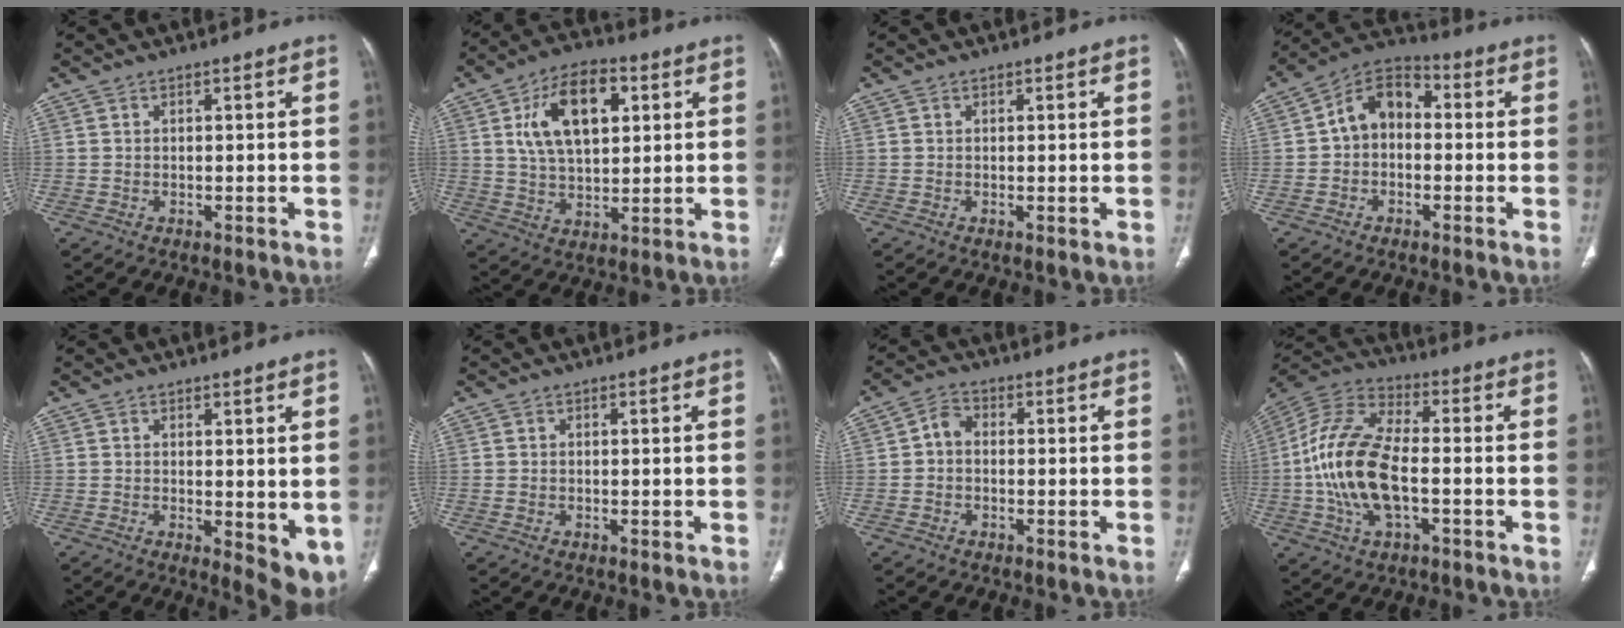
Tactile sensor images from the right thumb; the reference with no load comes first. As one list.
[{"total": 14.5, "force": [4.5, 8.1, 11.2], "torque": [-0.174, 0.000, 0.078]}, {"total": 0.5, "force": [0.0, 0.1, 0.5], "torque": [-0.014, -0.005, 0.002]}, {"total": 8.3, "force": [-0.4, 6.2, 5.5], "torque": [-0.065, 0.031, -0.029]}, {"total": 6.4, "force": [0.0, 2.7, 5.8], "torque": [-0.068, -0.019, 0.006]}, {"total": 0.6, "force": [-0.1, 0.5, 0.4], "torque": [-0.007, 0.000, -0.001]}, {"total": 3.4, "force": [-0.3, 2.7, 2.1], "torque": [-0.030, 0.013, -0.015]}, {"total": 17.0, "force": [-2.6, 8.2, 14.6], "torque": [-0.302, 0.027, -0.052]}]